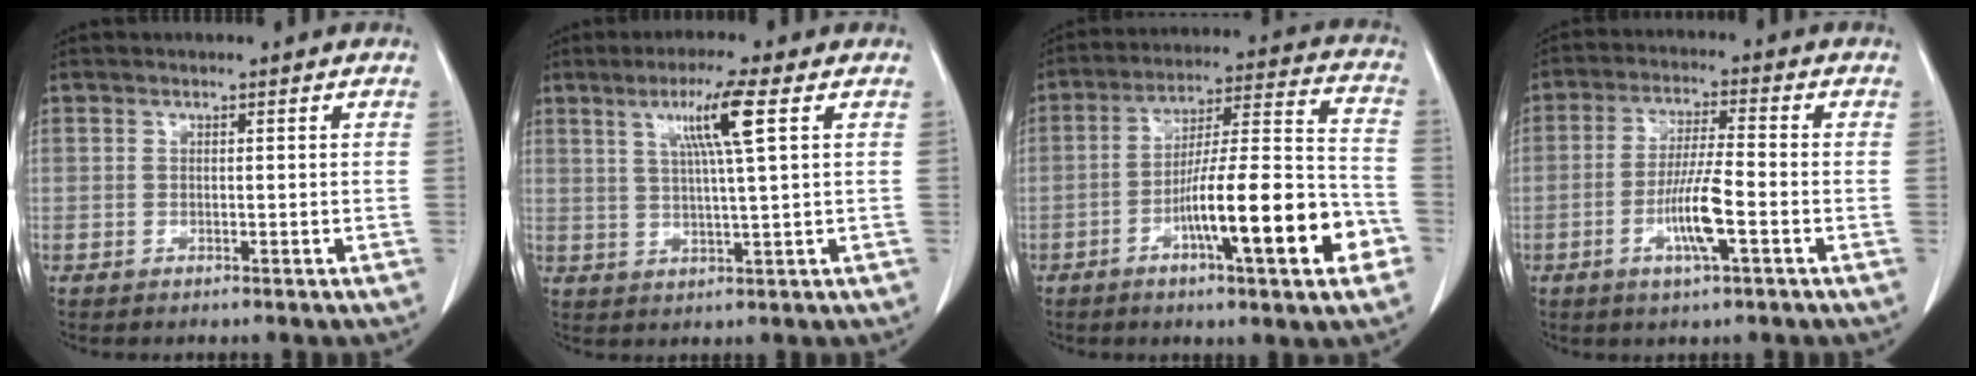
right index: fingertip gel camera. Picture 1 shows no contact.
{"total": 7.1, "force": [2.8, -0.9, 6.5], "torque": [-0.117, 0.002, 0.052]}
{"total": 18.8, "force": [-7.1, 1.9, 17.3], "torque": [-0.250, 0.011, -0.103]}
{"total": 7.7, "force": [-2.5, 0.4, 7.3], "torque": [-0.138, -0.004, -0.046]}